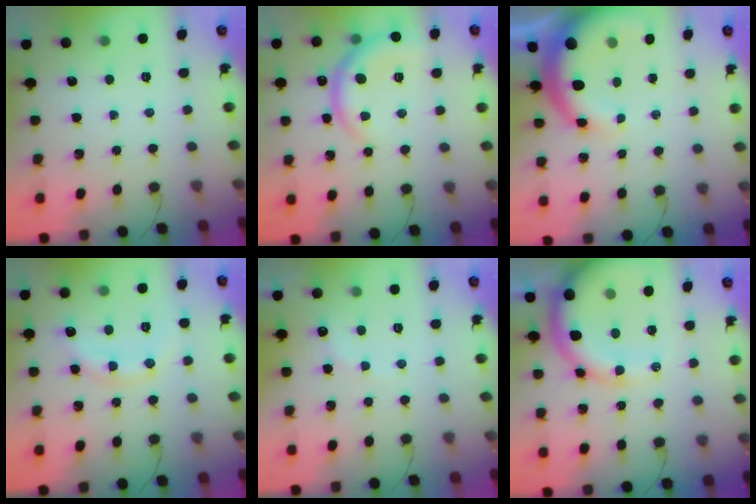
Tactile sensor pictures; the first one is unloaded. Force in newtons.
{"total": 8.6, "press": 8.5, "slide": 0.5}
{"total": 9.5, "press": 9.3, "slide": 2.0}
{"total": 9.2, "press": 9.2, "slide": 0.3}
{"total": 5.5, "press": 5.4, "slide": 1.1}
{"total": 15.1, "press": 14.6, "slide": 3.8}